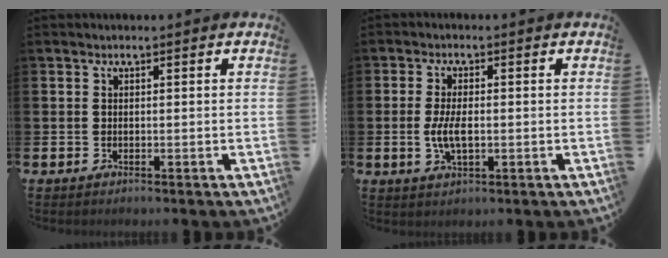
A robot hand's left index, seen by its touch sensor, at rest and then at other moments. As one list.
[{"total": 4.1, "force": [-0.3, 1.8, 3.7], "torque": [-0.070, -0.001, -0.009]}]